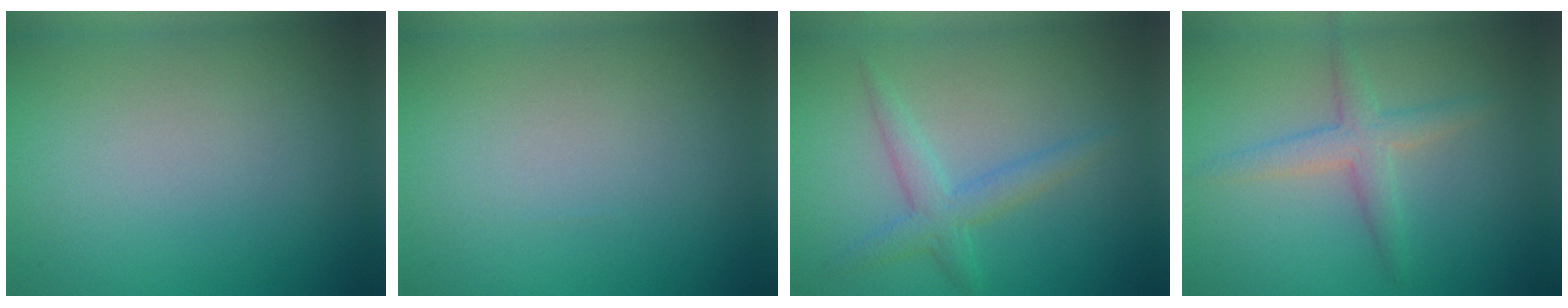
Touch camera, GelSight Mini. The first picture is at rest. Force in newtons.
{"total": 0.0}
{"total": 2.8, "press": 2.8, "slide": 0.1}
{"total": 2.7, "press": 2.7, "slide": 0.1}